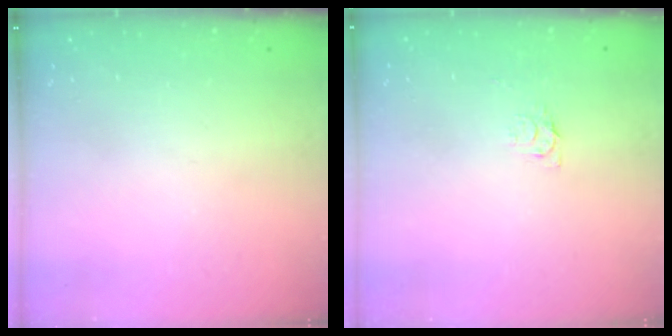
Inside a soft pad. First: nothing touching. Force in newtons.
{"total": 3.7, "press": 3.6, "slide": 0.4}